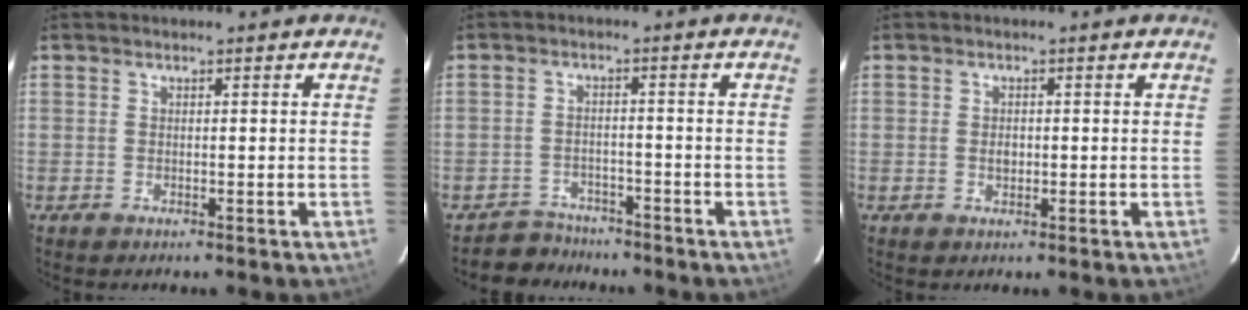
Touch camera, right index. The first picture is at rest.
{"total": 4.9, "force": [-4.1, 2.6, -0.3], "torque": [-0.008, 0.015, -0.067]}
{"total": 1.6, "force": [-0.2, 1.2, 1.0], "torque": [-0.016, 0.004, -0.003]}